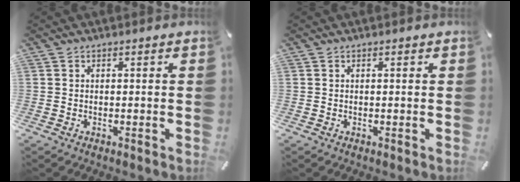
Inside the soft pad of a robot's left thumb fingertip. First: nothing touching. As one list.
[{"total": 0.0}]